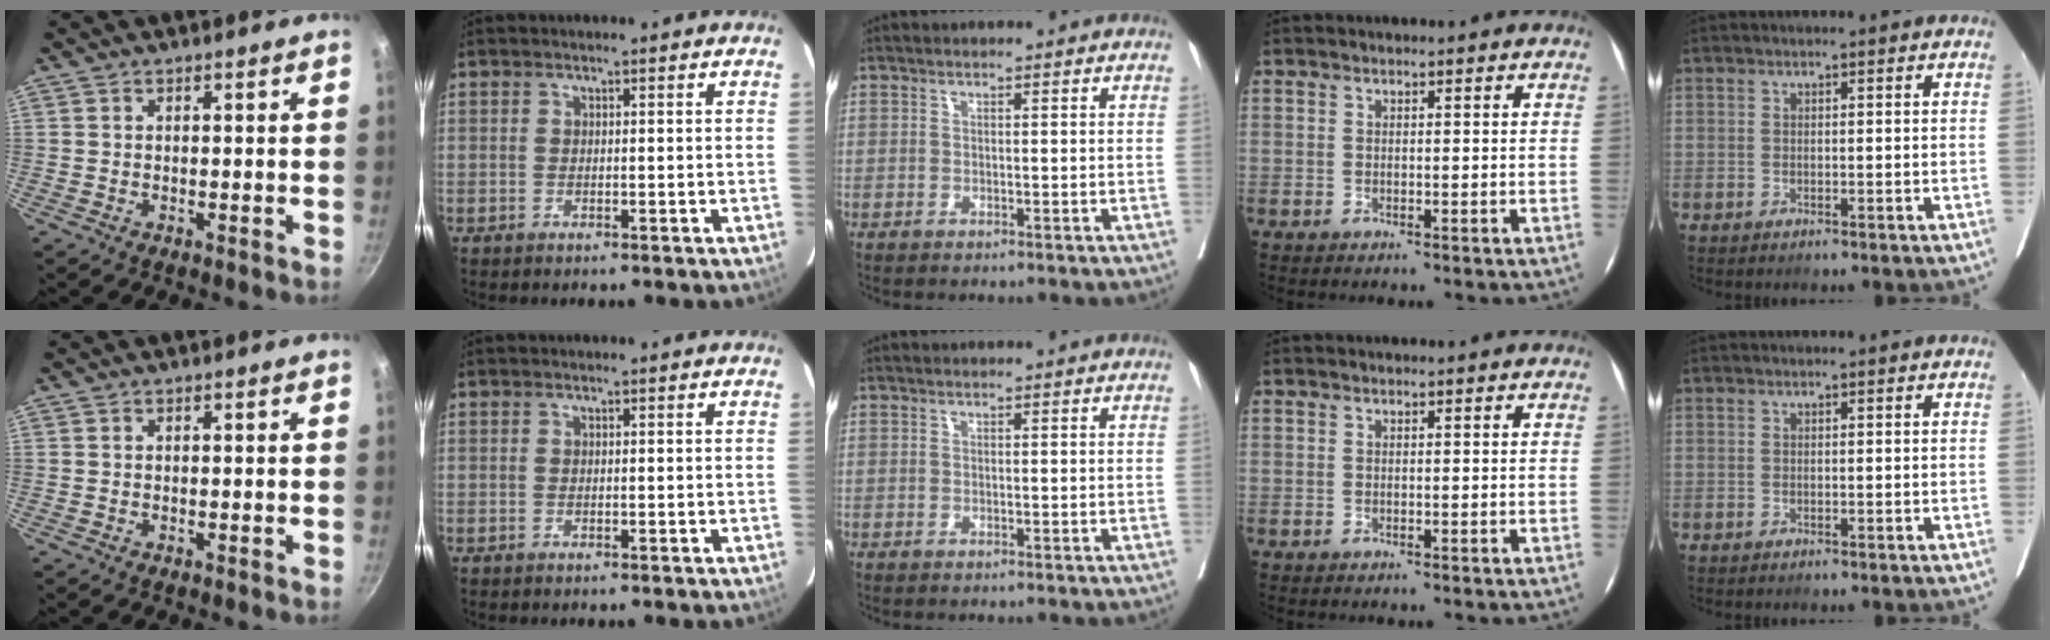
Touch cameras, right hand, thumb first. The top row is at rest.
{}